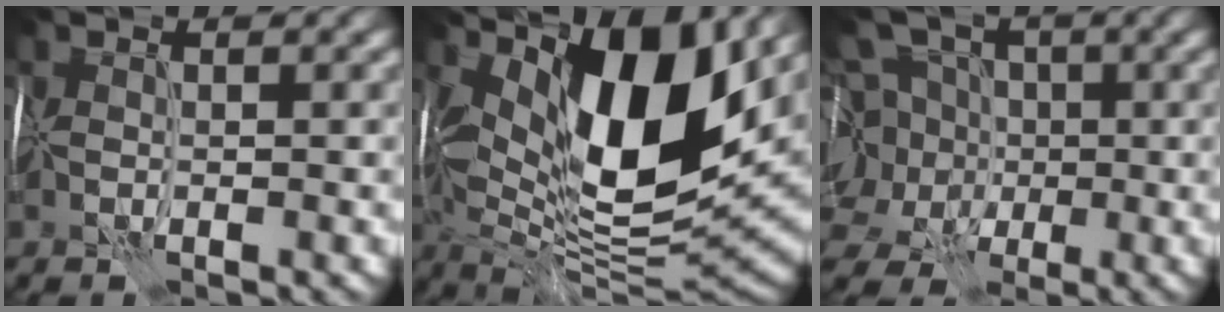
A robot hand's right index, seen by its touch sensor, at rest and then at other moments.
{"total": 14.5, "force": [5.0, 6.1, 12.2], "torque": [-0.198, -0.006, 0.082]}
{"total": 11.9, "force": [1.2, 10.3, 5.9], "torque": [-0.127, 0.034, -0.020]}